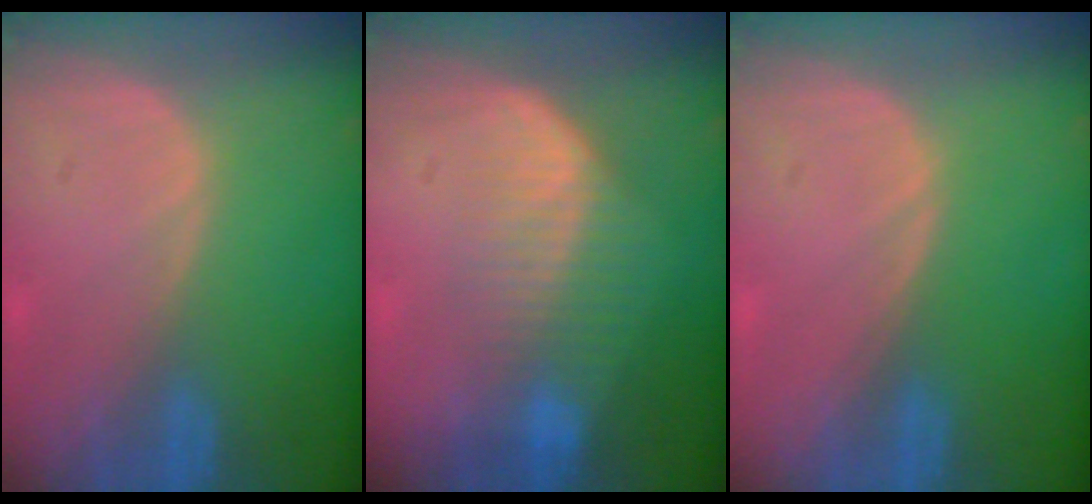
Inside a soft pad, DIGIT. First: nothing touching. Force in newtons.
{"total": 7.1, "press": 6.5, "slide": 2.8}
{"total": 0.0}